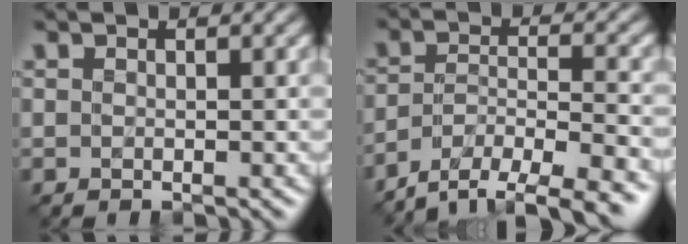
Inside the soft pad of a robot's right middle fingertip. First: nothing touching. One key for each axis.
{"total": 8.2, "fx": -7.0, "fy": 2.3, "fz": 3.7, "tx": -0.060, "ty": -0.015, "tz": -0.113}